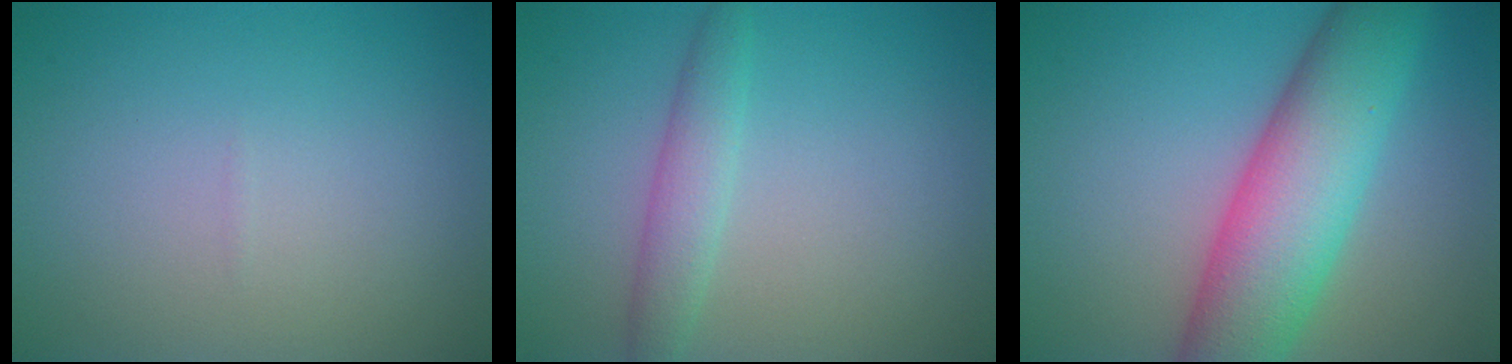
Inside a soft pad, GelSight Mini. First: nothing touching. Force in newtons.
{"total": 2.5, "press": 2.5, "slide": 0.1}
{"total": 9.6, "press": 9.6, "slide": 0.2}